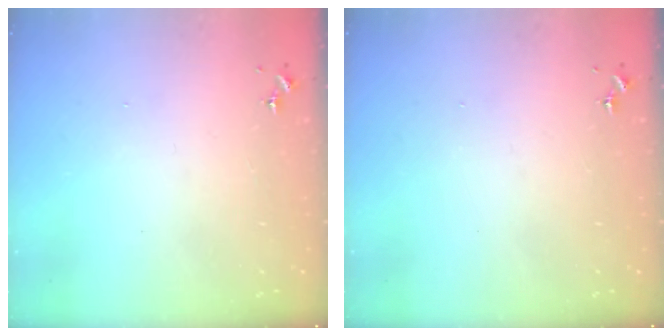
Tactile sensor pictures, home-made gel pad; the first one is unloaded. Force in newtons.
{"total": 0.0}